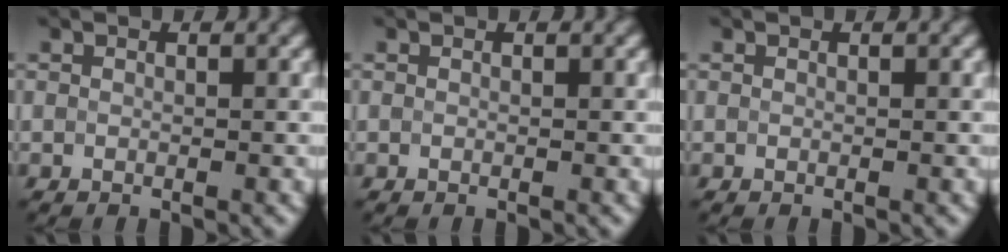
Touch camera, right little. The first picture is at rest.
{"total": 0.0}
{"total": 0.0}